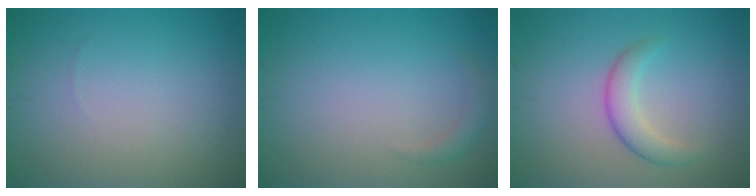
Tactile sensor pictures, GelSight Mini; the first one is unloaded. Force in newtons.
{"total": 1.2, "press": 1.2, "slide": 0.2}
{"total": 2.7, "press": 2.7, "slide": 0.1}